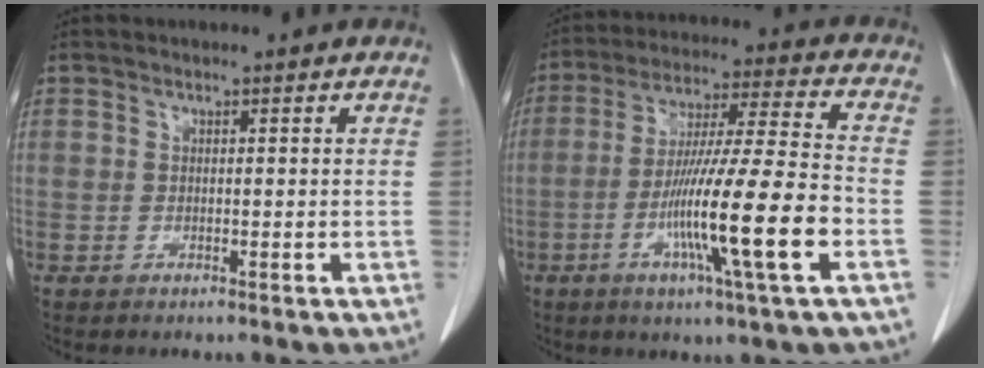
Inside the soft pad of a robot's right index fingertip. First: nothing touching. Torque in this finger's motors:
{"motor_torque": [2.05, -0.09, 1.05, 0.21]}